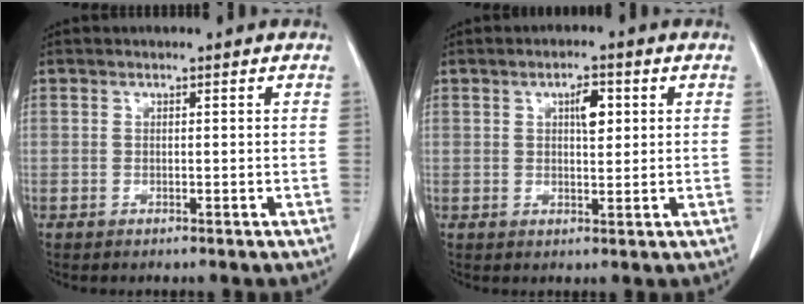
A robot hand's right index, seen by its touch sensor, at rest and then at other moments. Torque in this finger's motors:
{"motor_torque": [0.07, 0.05, 0.09, 0.05]}